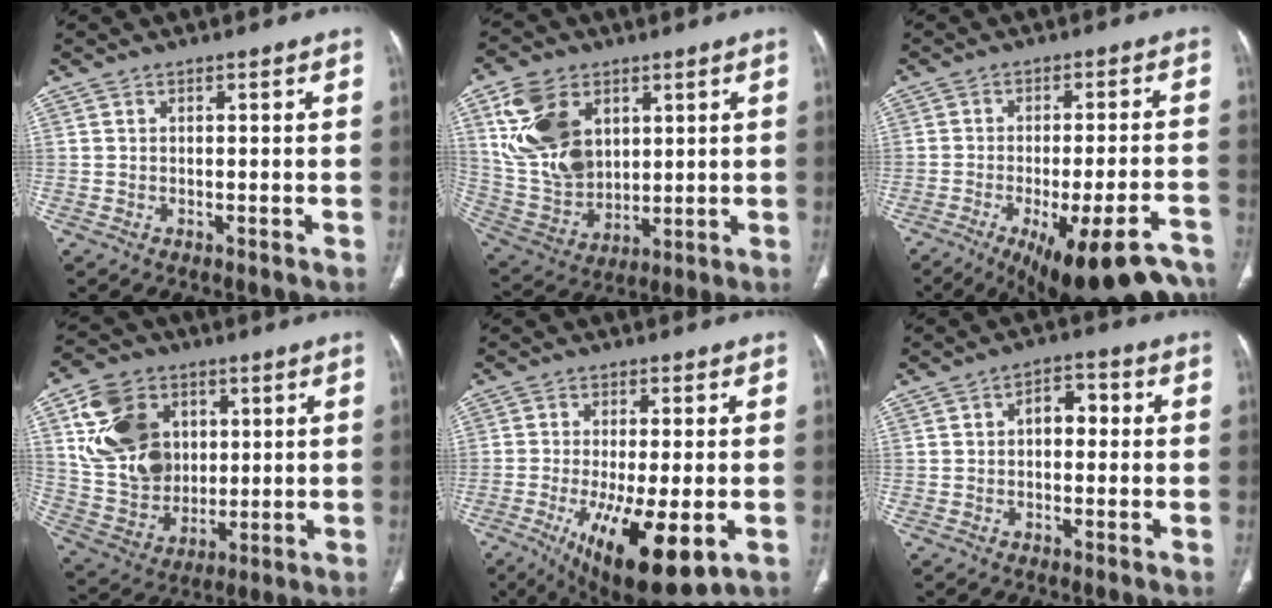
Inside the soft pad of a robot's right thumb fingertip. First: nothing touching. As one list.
[{"total": 16.6, "force": [5.9, 11.6, 10.4], "torque": [-0.176, -0.018, 0.131]}, {"total": 21.1, "force": [-15.4, 5.2, 13.5], "torque": [-0.133, 0.043, -0.205]}, {"total": 18.0, "force": [4.9, 14.1, 10.1], "torque": [-0.160, -0.007, 0.101]}, {"total": 15.8, "force": [-5.4, 4.8, 14.0], "torque": [-0.232, -0.023, -0.072]}, {"total": 5.0, "force": [0.2, 3.2, 3.8], "torque": [-0.037, 0.020, -0.006]}]